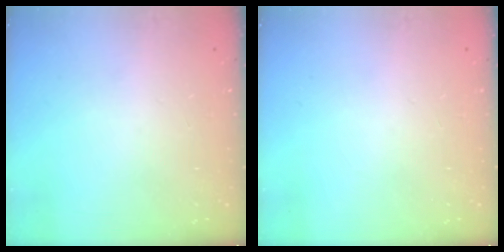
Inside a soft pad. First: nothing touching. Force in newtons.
{"total": 0.0}